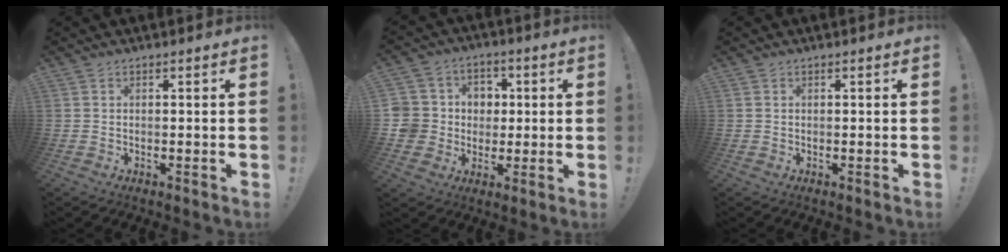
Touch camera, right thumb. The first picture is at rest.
{"total": 9.7, "force": [-0.5, 9.5, 2.1], "torque": [-0.037, 0.006, 0.000]}
{"total": 0.0}